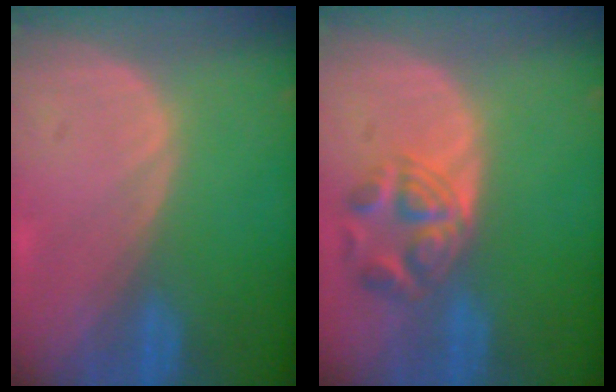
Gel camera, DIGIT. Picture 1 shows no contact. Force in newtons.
{"total": 5.4, "press": 5.2, "slide": 1.5}